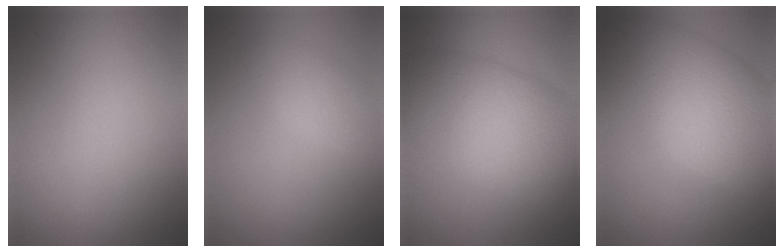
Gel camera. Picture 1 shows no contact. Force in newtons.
{"total": 2.1, "press": 2.1, "slide": 0.1}
{"total": 9.7, "press": 9.7, "slide": 0.3}
{"total": 10.1, "press": 10.1, "slide": 0.3}